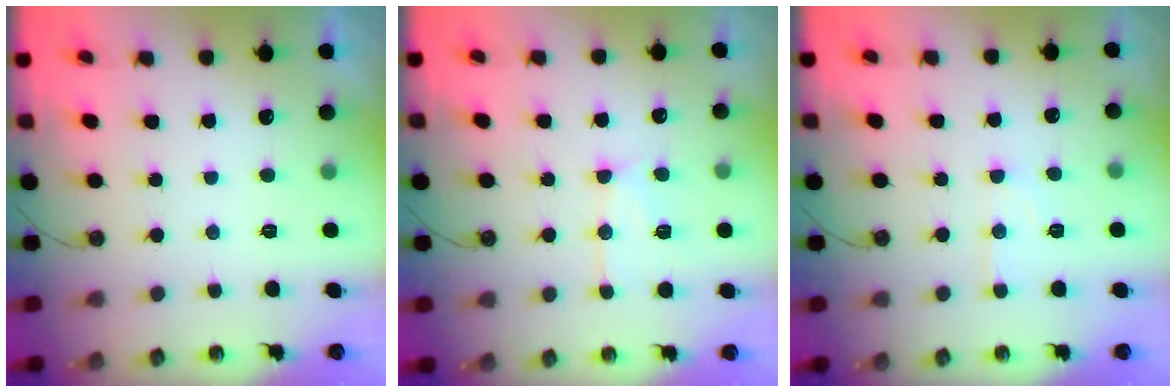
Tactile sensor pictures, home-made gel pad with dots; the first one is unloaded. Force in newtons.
{"total": 12.4, "press": 12.3, "slide": 1.1}
{"total": 6.7, "press": 6.7, "slide": 0.4}